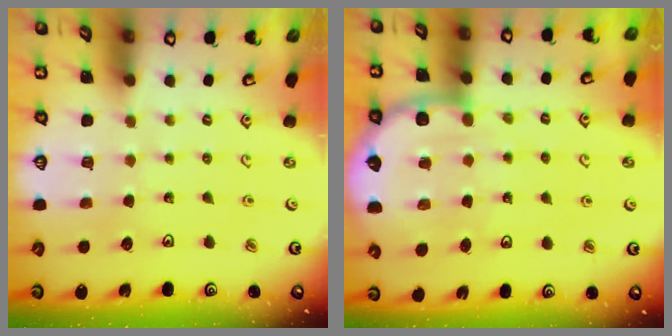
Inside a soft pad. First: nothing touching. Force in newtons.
{"total": 7.3, "press": 7.2, "slide": 1.0}